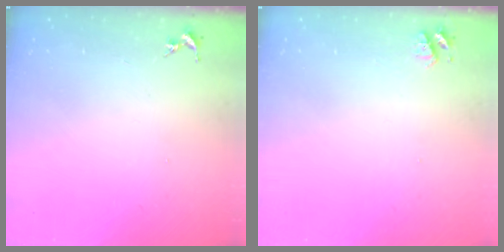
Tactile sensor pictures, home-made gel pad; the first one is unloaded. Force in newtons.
{"total": 4.7, "press": 4.7, "slide": 0.7}